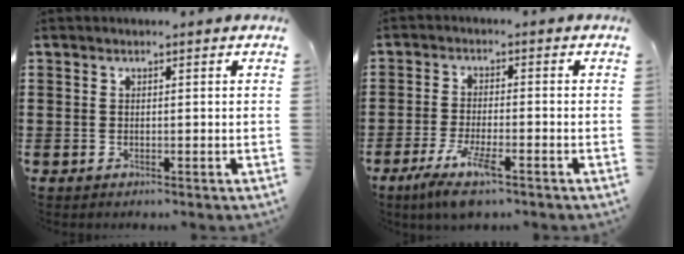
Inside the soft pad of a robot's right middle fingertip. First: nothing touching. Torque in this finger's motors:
{"motor_torque": [1.40, -0.74, 0.49, 0.21]}